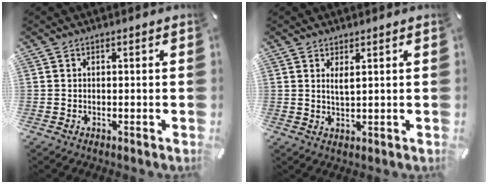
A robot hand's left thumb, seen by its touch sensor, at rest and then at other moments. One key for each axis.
{"total": 2.3, "fx": 1.3, "fy": 0.6, "fz": 1.8, "tx": -0.031, "ty": -0.003, "tz": 0.021}